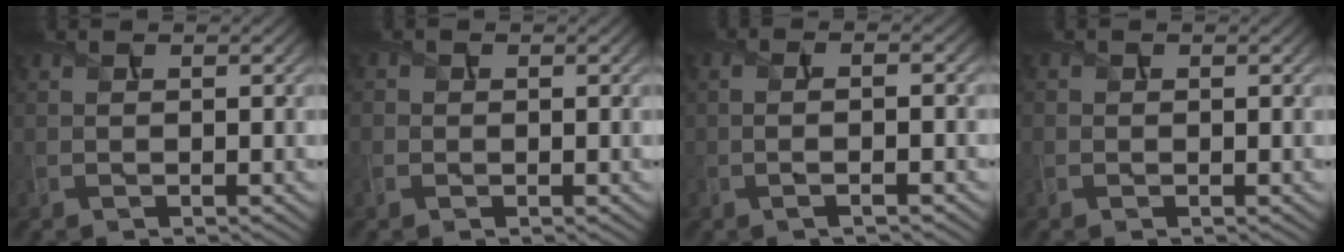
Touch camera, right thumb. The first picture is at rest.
{"total": 1.2, "force": [-0.2, 1.1, 0.1], "torque": [0.001, -0.005, -0.008]}
{"total": 2.6, "force": [-0.7, 0.7, 2.4], "torque": [-0.040, -0.002, -0.019]}
{"total": 0.8, "force": [-0.3, 0.7, 0.1], "torque": [0.001, -0.007, -0.006]}